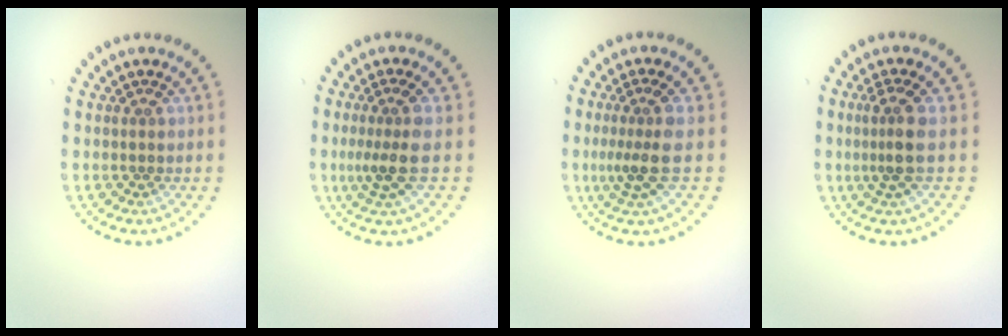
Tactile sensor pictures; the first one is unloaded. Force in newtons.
{"total": 3.0, "press": 2.1, "slide": 2.2}
{"total": 3.0, "press": 2.1, "slide": 2.1}
{"total": 2.5, "press": 1.8, "slide": 1.7}